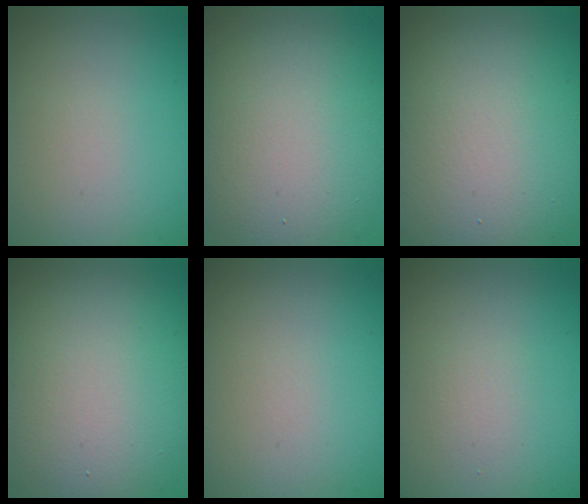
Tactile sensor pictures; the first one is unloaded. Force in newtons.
{"total": 10.8, "press": 10.8, "slide": 0.9}
{"total": 14.9, "press": 14.9, "slide": 0.8}
{"total": 12.8, "press": 12.8, "slide": 0.7}
{"total": 0.0}
{"total": 1.1, "press": 1.1, "slide": 0.0}